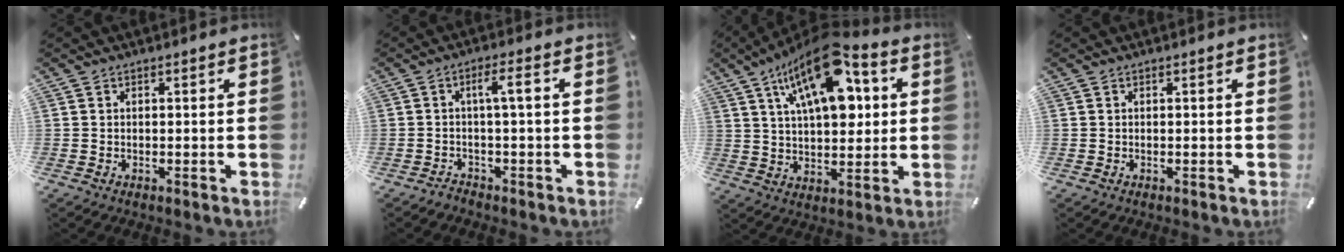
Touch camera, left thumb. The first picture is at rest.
{"total": 4.1, "force": [-0.5, 0.5, 4.0], "torque": [-0.079, 0.011, -0.015]}
{"total": 19.2, "force": [8.6, 9.6, 14.3], "torque": [-0.239, -0.033, 0.138]}
{"total": 0.0}